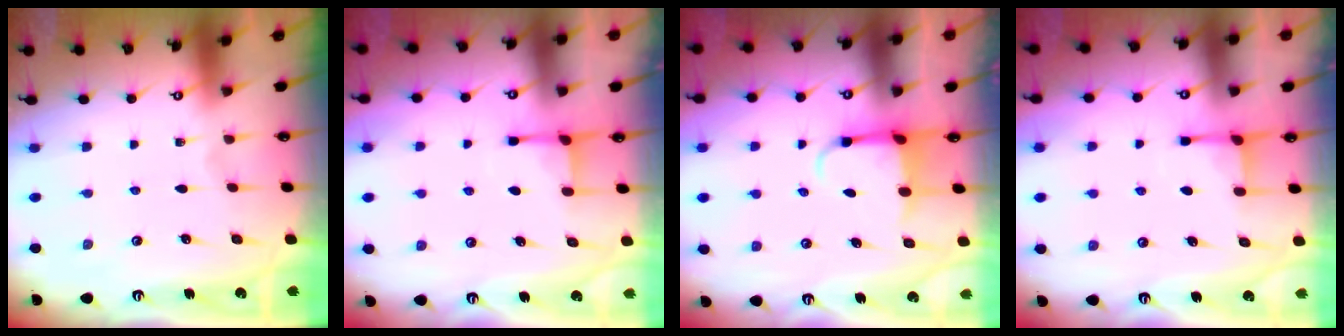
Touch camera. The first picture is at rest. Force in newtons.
{"total": 2.4, "press": 2.4, "slide": 0.3}
{"total": 3.9, "press": 3.7, "slide": 1.2}
{"total": 2.4, "press": 2.4, "slide": 0.3}